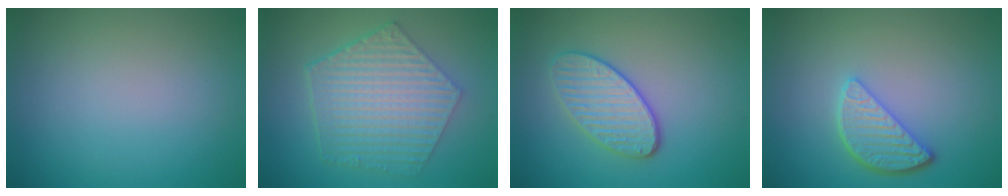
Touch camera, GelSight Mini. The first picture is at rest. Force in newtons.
{"total": 6.6, "press": 4.9, "slide": 4.4}
{"total": 3.4, "press": 3.2, "slide": 1.2}
{"total": 3.5, "press": 2.9, "slide": 2.0}